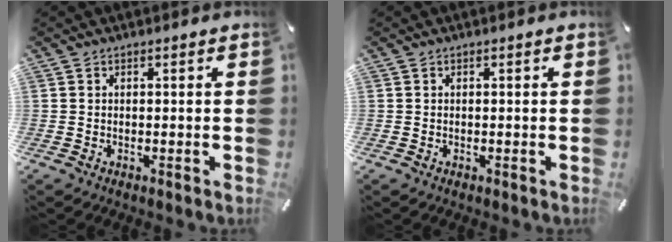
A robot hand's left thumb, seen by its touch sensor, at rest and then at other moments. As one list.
[{"total": 0.0}]